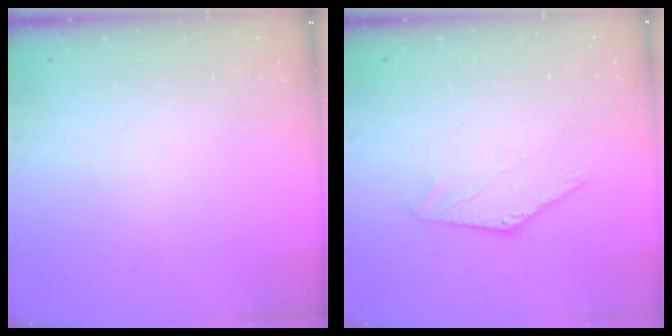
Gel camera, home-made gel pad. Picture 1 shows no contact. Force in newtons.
{"total": 0.0}